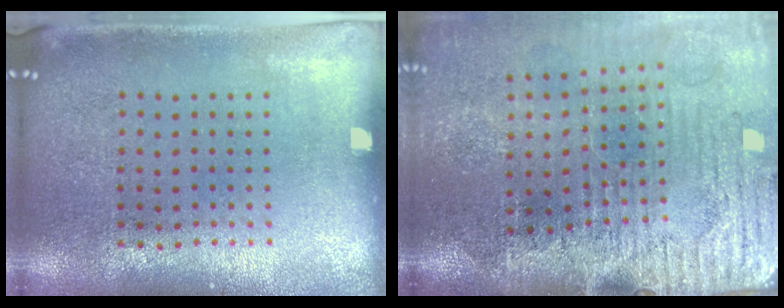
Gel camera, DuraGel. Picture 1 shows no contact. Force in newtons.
{"total": 4.6, "press": 4.0, "slide": 2.4}